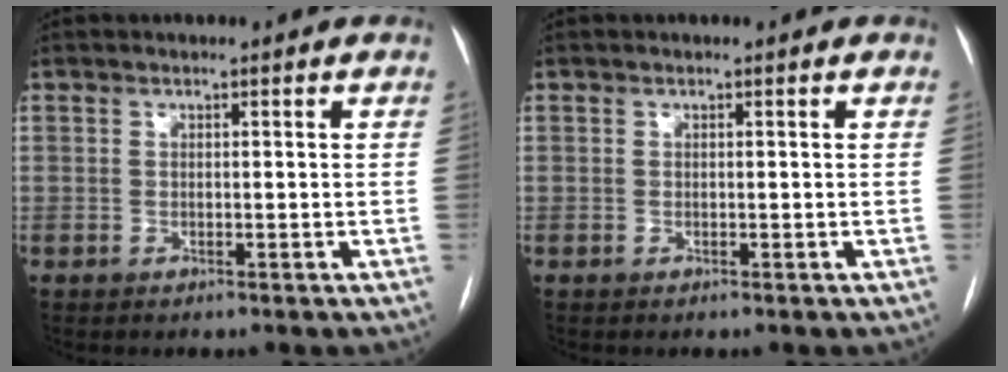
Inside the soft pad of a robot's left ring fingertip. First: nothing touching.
{"total": 0.0}